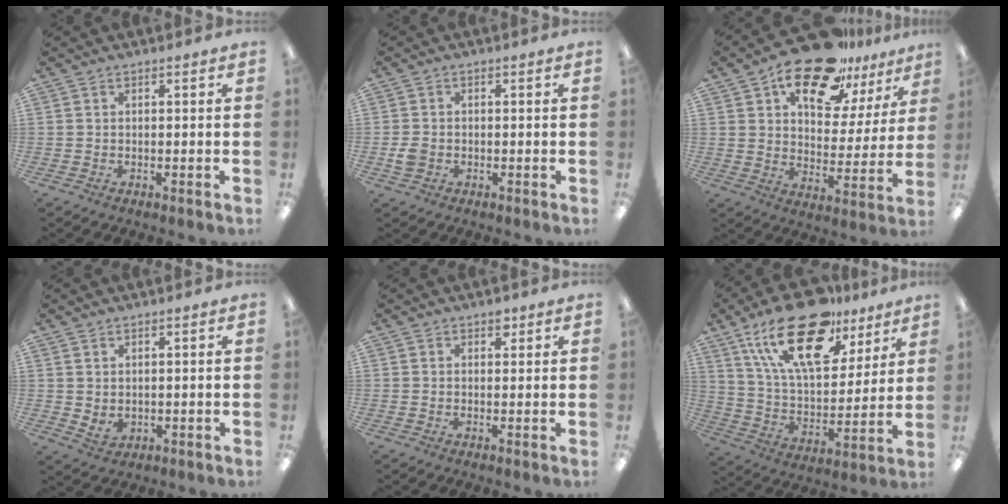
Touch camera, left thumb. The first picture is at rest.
{"total": 2.7, "force": [-0.6, 2.2, 1.5], "torque": [-0.017, 0.001, -0.013]}
{"total": 18.8, "force": [13.8, 8.4, 9.7], "torque": [-0.158, -0.081, 0.237]}
{"total": 2.5, "force": [1.5, 1.6, 1.0], "torque": [-0.006, -0.012, 0.026]}
{"total": 1.8, "force": [1.3, 1.1, 0.8], "torque": [0.000, -0.005, 0.019]}
{"total": 24.7, "force": [15.3, 11.2, 15.9], "torque": [-0.292, -0.077, 0.263]}